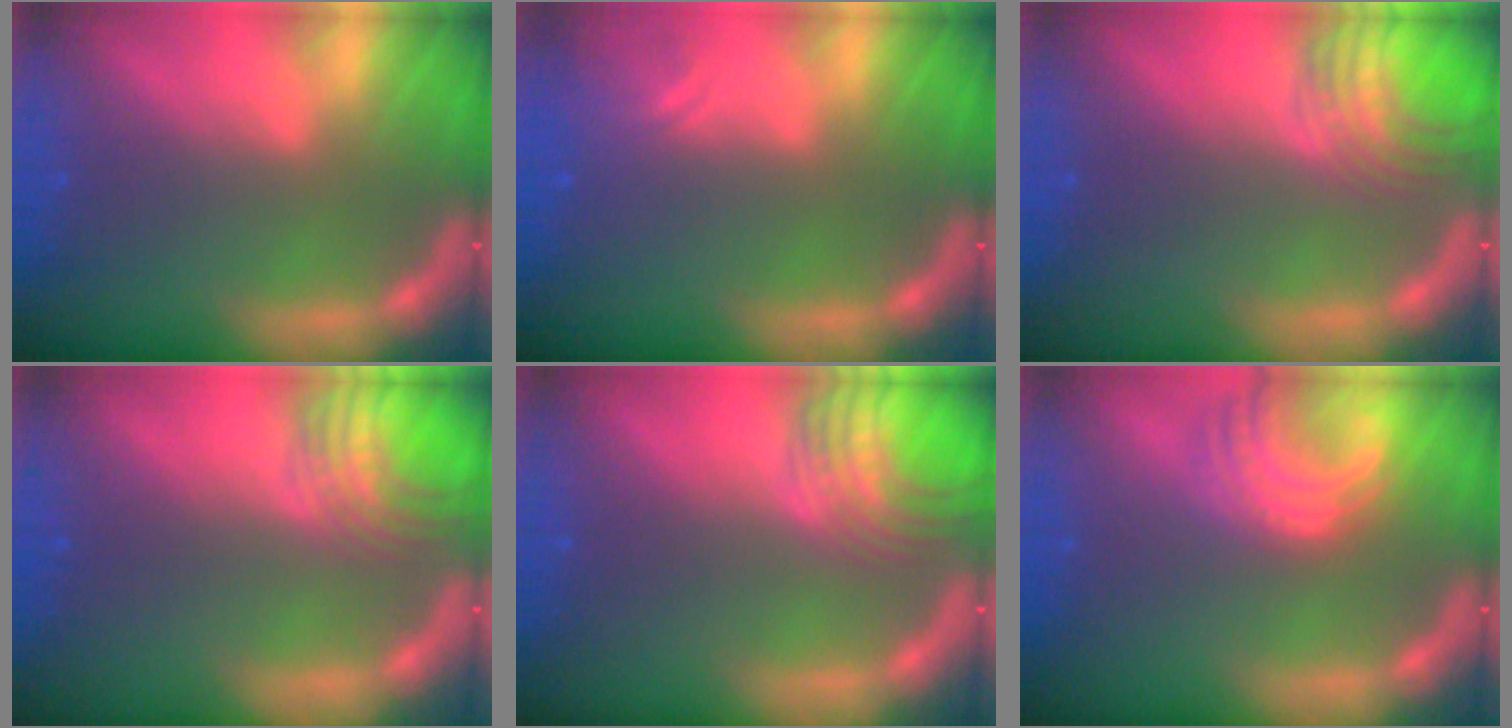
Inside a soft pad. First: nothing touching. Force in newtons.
{"total": 1.9}
{"total": 6.1}
{"total": 5.5}
{"total": 7.0}
{"total": 5.5}